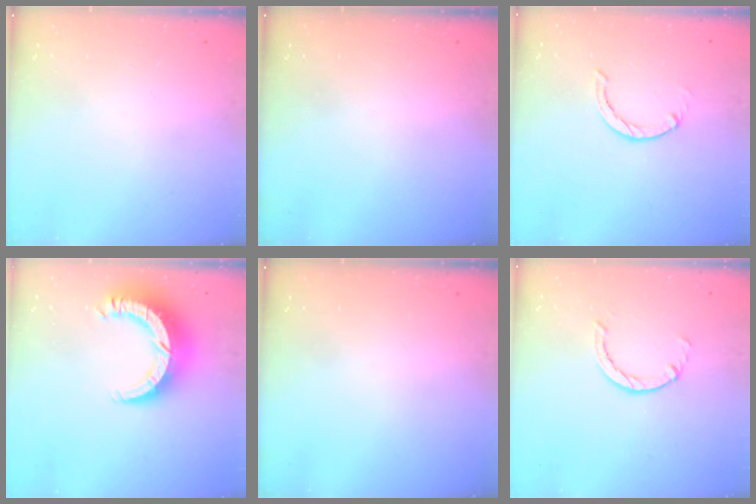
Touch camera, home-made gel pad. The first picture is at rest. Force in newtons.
{"total": 0.0}
{"total": 0.0}
{"total": 11.5, "press": 11.5, "slide": 1.1}
{"total": 0.0}
{"total": 1.4, "press": 1.4, "slide": 0.3}